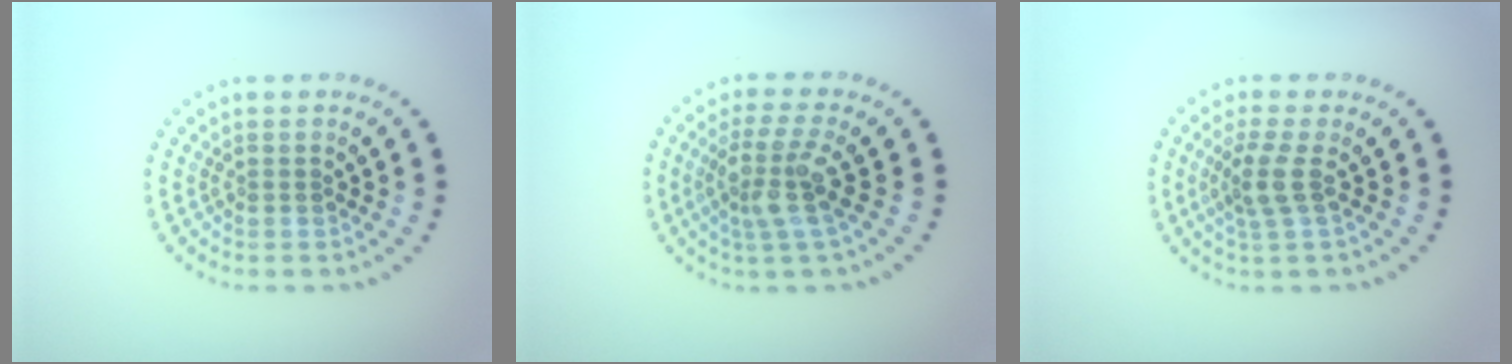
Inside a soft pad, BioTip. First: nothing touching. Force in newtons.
{"total": 3.8, "press": 3.0, "slide": 2.4}
{"total": 2.6, "press": 1.9, "slide": 1.8}